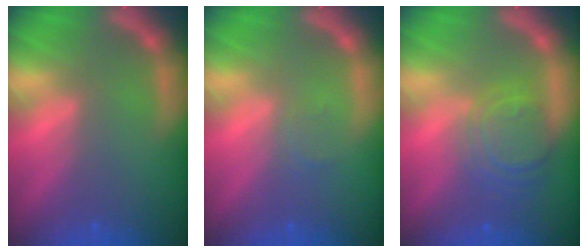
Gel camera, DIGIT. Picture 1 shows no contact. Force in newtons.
{"total": 1.0}
{"total": 5.6}